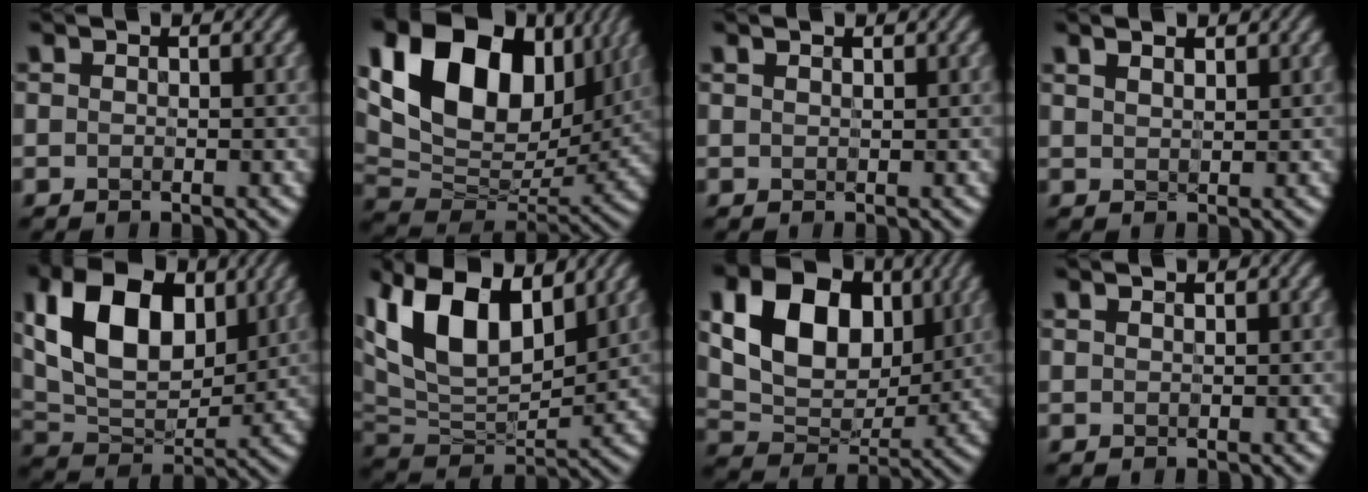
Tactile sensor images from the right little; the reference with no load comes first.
{"total": 16.7, "force": [6.1, 10.9, 11.1], "torque": [-0.225, 0.033, 0.109]}
{"total": 1.1, "force": [0.9, 0.5, 0.6], "torque": [-0.006, 0.010, 0.001]}
{"total": 2.4, "force": [1.7, 1.0, 1.4], "torque": [-0.019, 0.017, 0.012]}
{"total": 11.6, "force": [3.5, 7.2, 8.3], "torque": [-0.156, 0.010, 0.060]}
{"total": 12.3, "force": [5.3, 6.6, 9.0], "torque": [-0.188, 0.015, 0.093]}
{"total": 11.0, "force": [3.0, 7.6, 7.4], "torque": [-0.137, 0.005, 0.051]}
{"total": 0.8, "force": [0.6, 0.3, 0.4], "torque": [-0.003, 0.006, 0.000]}